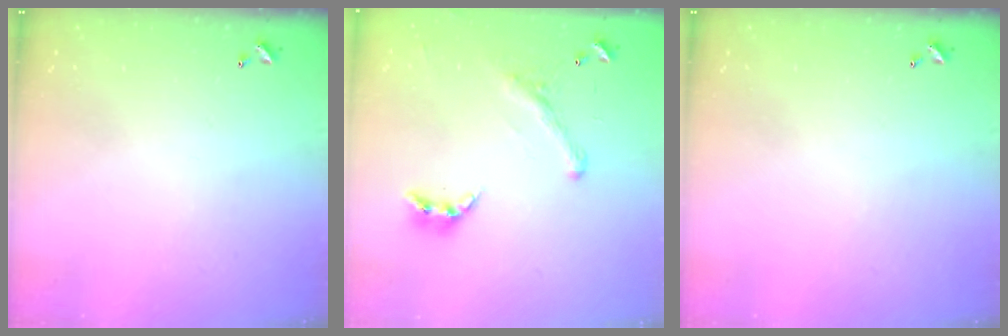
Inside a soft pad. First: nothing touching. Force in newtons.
{"total": 2.0, "press": 1.5, "slide": 1.2}
{"total": 0.0}